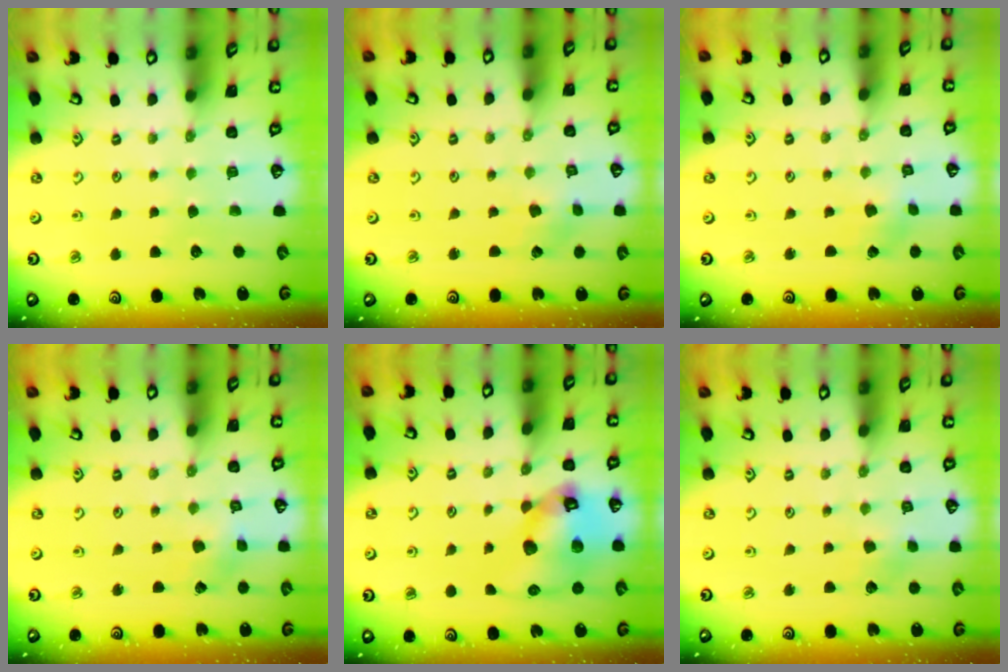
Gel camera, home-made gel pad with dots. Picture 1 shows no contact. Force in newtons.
{"total": 1.4, "press": 1.4, "slide": 0.2}
{"total": 1.9, "press": 1.9, "slide": 0.2}
{"total": 2.2, "press": 2.2, "slide": 0.3}
{"total": 14.5, "press": 14.4, "slide": 1.9}
{"total": 3.7, "press": 3.7, "slide": 0.4}